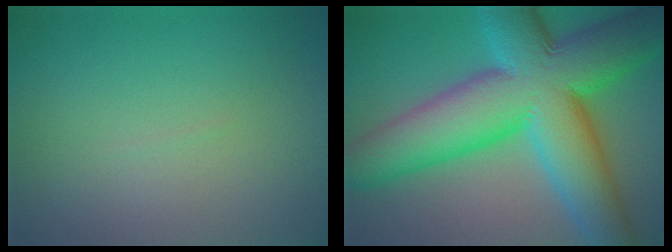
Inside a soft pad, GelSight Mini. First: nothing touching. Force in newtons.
{"total": 16.0, "press": 16.0, "slide": 0.4}